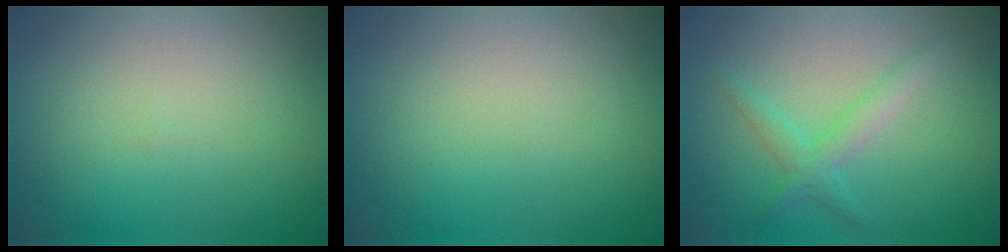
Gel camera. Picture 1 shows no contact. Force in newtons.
{"total": 0.0}
{"total": 2.2, "press": 2.2, "slide": 0.2}